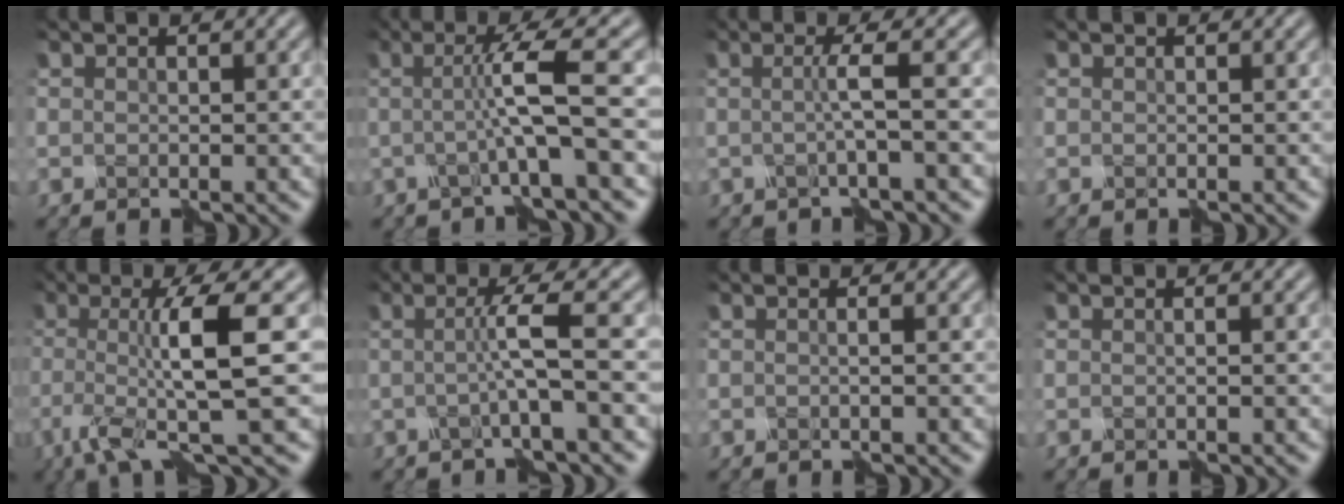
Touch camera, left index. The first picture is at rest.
{"total": 5.3, "force": [-0.6, 0.3, 5.2], "torque": [-0.089, 0.000, -0.015]}
{"total": 2.4, "force": [-0.6, 0.0, 2.4], "torque": [-0.046, -0.004, -0.018]}
{"total": 0.0}
{"total": 7.3, "force": [-1.7, 0.8, 7.0], "torque": [-0.125, -0.002, -0.036]}
{"total": 3.8, "force": [-0.6, 0.2, 3.8], "torque": [-0.063, -0.002, -0.016]}
{"total": 1.1, "force": [-0.4, 0.3, 1.0], "torque": [-0.009, 0.003, -0.019]}
{"total": 0.6, "force": [-0.3, -0.1, 0.5], "torque": [-0.006, -0.002, -0.009]}